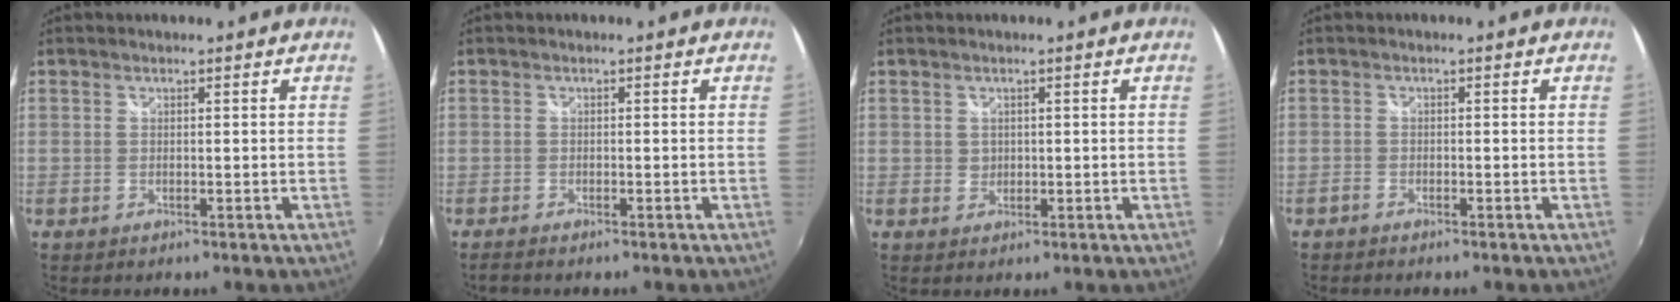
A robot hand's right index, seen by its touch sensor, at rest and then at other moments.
{"total": 1.9, "force": [-1.8, 0.2, 0.5], "torque": [-0.015, -0.014, -0.032]}
{"total": 1.3, "force": [0.2, 1.3, 0.2], "torque": [0.002, 0.002, 0.004]}
{"total": 1.6, "force": [-1.6, 0.3, 0.1], "torque": [-0.014, -0.007, -0.033]}